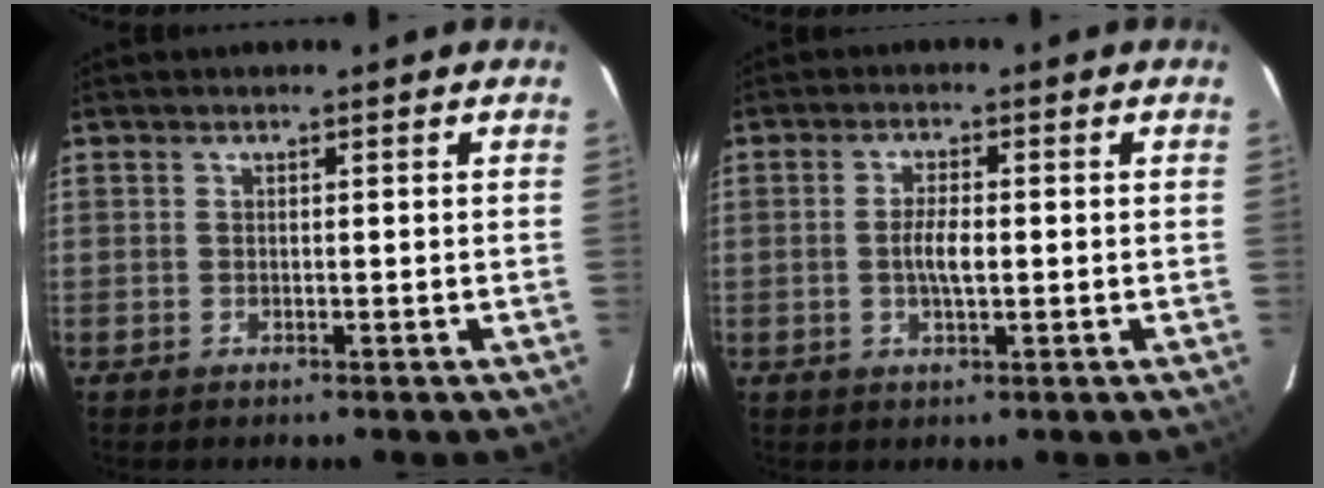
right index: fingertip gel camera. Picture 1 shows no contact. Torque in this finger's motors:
{"motor_torque": [0.27, 0.08, 0.39, 0.09]}